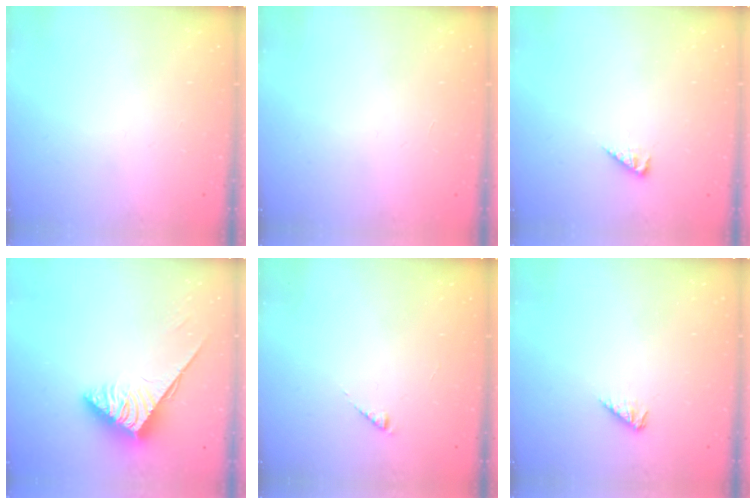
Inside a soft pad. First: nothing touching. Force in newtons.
{"total": 0.0}
{"total": 3.8, "press": 3.8, "slide": 0.6}
{"total": 3.9, "press": 3.8, "slide": 0.5}
{"total": 2.7, "press": 2.6, "slide": 0.4}
{"total": 4.0, "press": 4.0, "slide": 0.6}